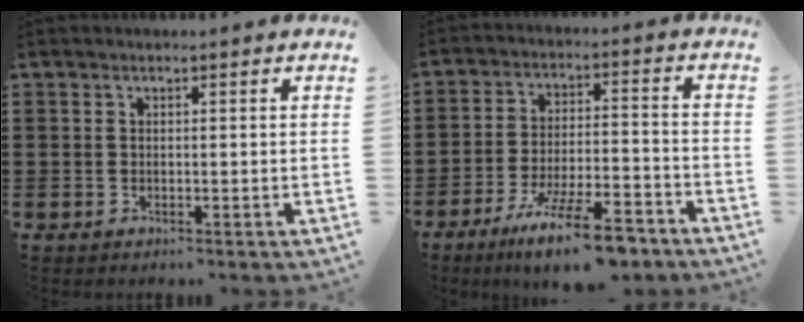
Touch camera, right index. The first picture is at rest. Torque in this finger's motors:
{"motor_torque": [1.81, 0.33, 0.95, 0.11]}